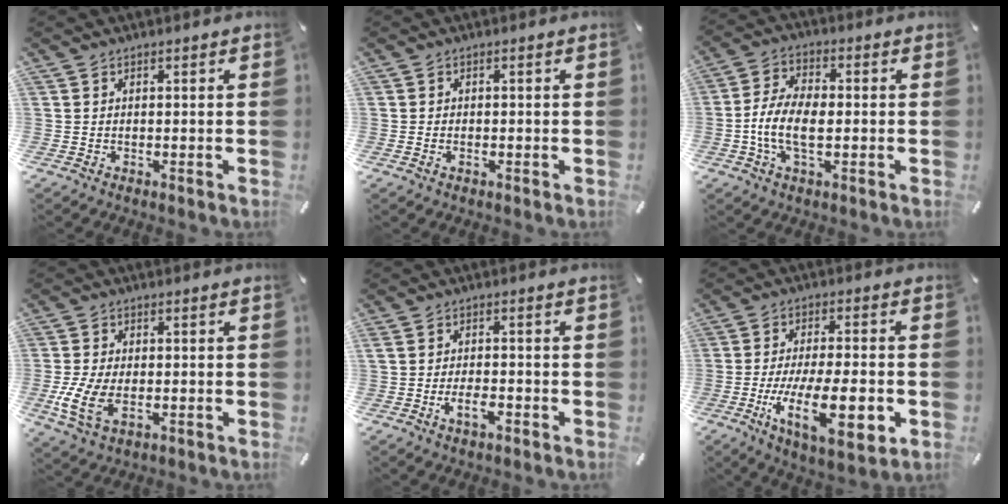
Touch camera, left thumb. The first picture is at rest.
{"total": 1.2, "force": [-0.4, 0.4, 1.1], "torque": [-0.019, -0.002, -0.006]}
{"total": 9.1, "force": [-1.8, 4.7, 7.6], "torque": [-0.160, 0.001, -0.032]}
{"total": 8.3, "force": [-1.6, 4.9, 6.4], "torque": [-0.145, -0.004, -0.027]}
{"total": 4.8, "force": [-1.9, 1.8, 4.0], "torque": [-0.070, 0.007, -0.034]}
{"total": 17.2, "force": [-4.6, 6.0, 15.5], "torque": [-0.268, -0.008, -0.068]}